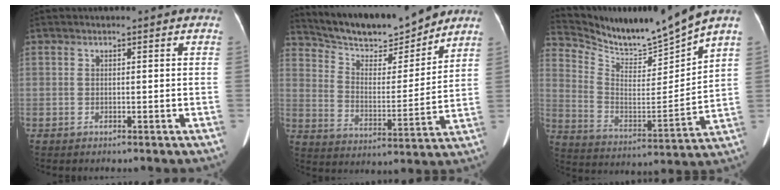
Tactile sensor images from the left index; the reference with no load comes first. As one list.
[{"total": 15.7, "force": [14.3, 2.7, 5.9], "torque": [-0.104, -0.007, 0.238]}, {"total": 12.2, "force": [11.6, -1.9, 3.2], "torque": [-0.075, -0.034, 0.222]}]